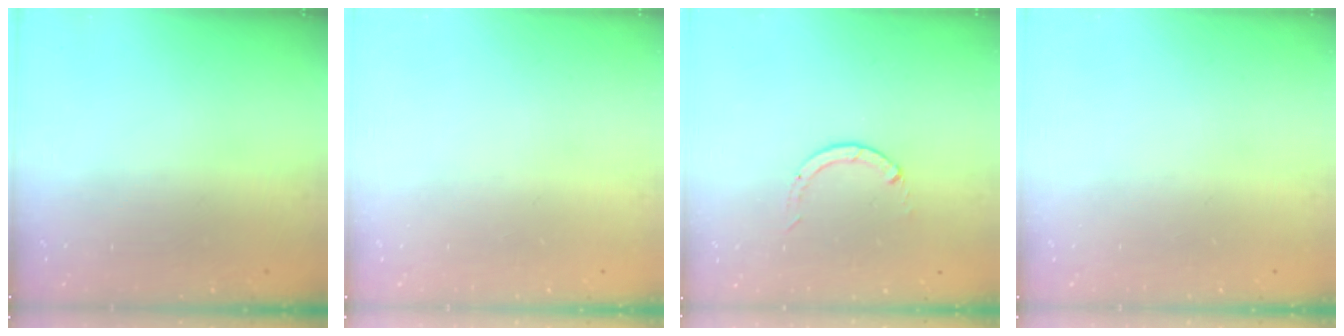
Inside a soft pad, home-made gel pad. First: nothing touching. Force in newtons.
{"total": 0.0}
{"total": 0.0}
{"total": 0.0}